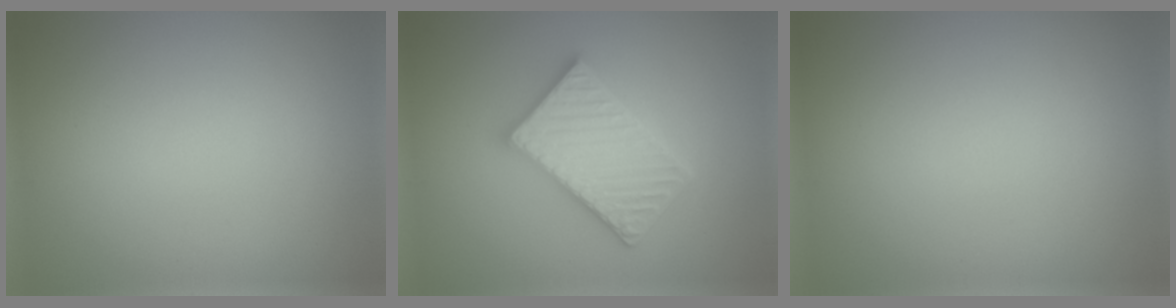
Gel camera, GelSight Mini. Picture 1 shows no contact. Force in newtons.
{"total": 5.5, "press": 5.5, "slide": 0.9}
{"total": 0.0}